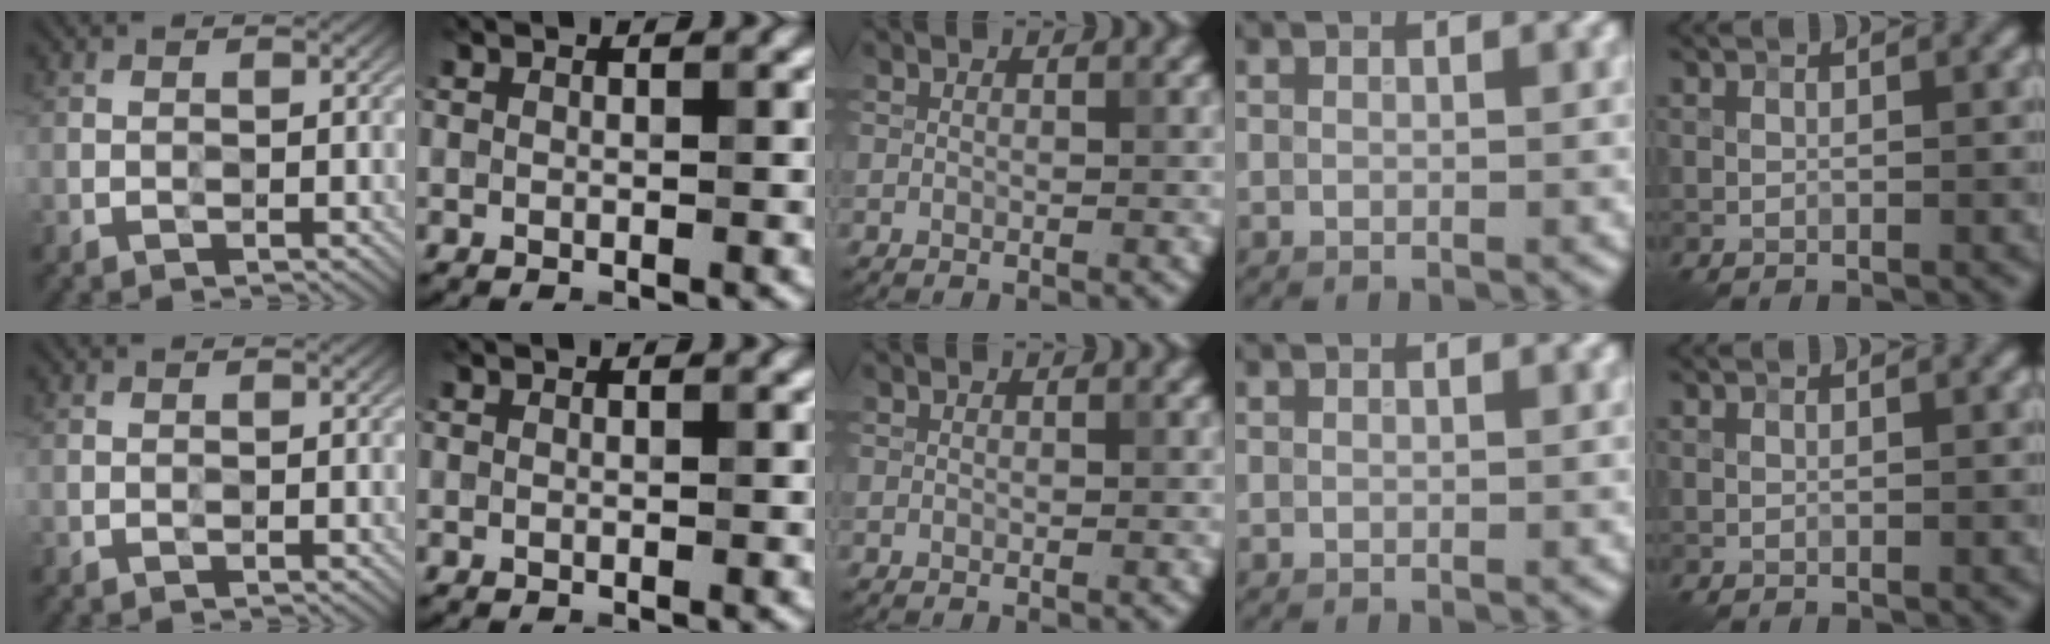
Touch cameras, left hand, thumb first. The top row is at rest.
{}